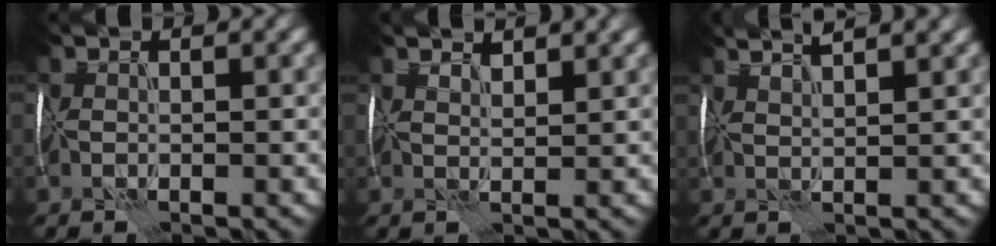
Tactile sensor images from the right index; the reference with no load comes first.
{"total": 2.3, "force": [2.2, 0.4, 0.6], "torque": [-0.011, 0.006, 0.042]}
{"total": 4.2, "force": [3.5, 0.8, 2.3], "torque": [-0.025, 0.027, 0.038]}